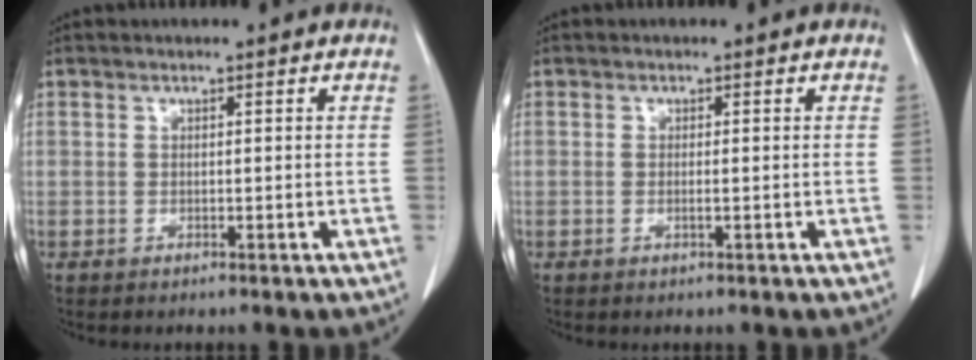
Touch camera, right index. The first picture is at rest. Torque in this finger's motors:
{"motor_torque": [-0.21, 0.02, -0.06, -0.01]}